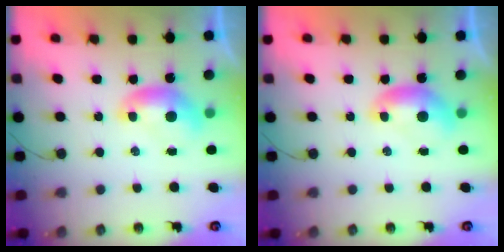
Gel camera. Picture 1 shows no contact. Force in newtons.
{"total": 0.0}